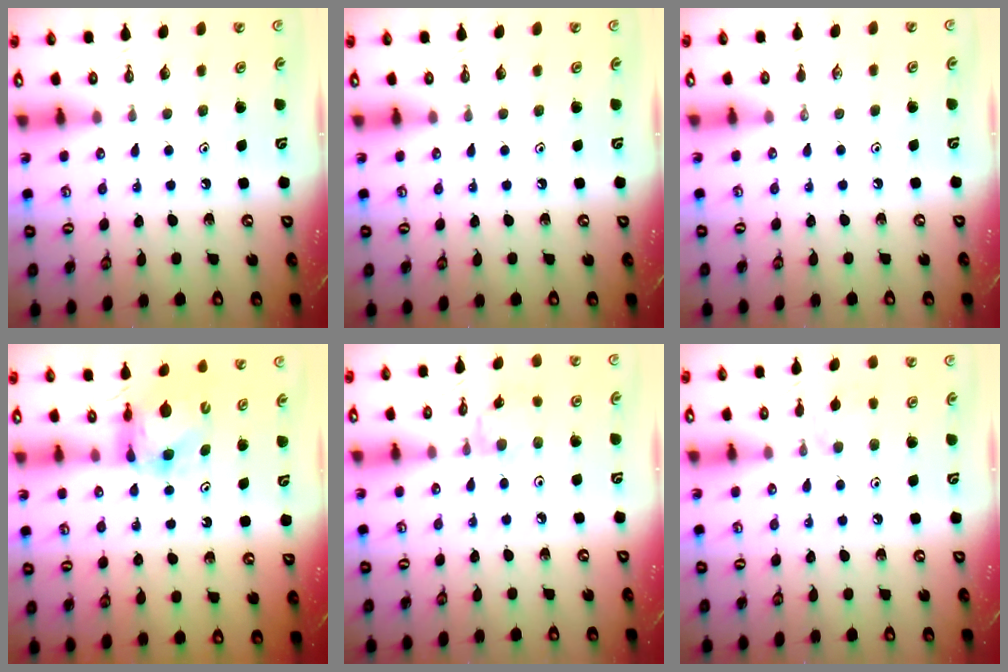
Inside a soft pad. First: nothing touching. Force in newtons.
{"total": 0.0}
{"total": 0.0}
{"total": 6.3, "press": 6.3, "slide": 0.7}
{"total": 1.3, "press": 1.2, "slide": 0.3}
{"total": 7.3, "press": 7.2, "slide": 0.7}